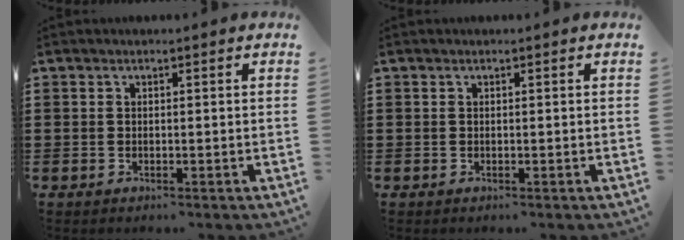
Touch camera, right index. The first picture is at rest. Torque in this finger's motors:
{"motor_torque": [-0.10, 0.50, 0.00, 0.01]}